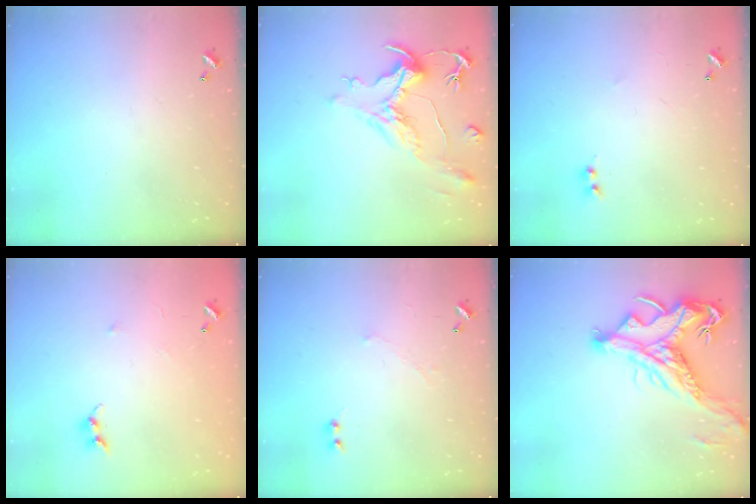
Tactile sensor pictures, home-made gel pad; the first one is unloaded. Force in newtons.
{"total": 1.8, "press": 0.8, "slide": 1.5}
{"total": 2.0, "press": 2.0, "slide": 0.5}
{"total": 6.4, "press": 6.4, "slide": 0.4}
{"total": 0.9, "press": 0.3, "slide": 0.8}
{"total": 9.6, "press": 9.4, "slide": 2.0}